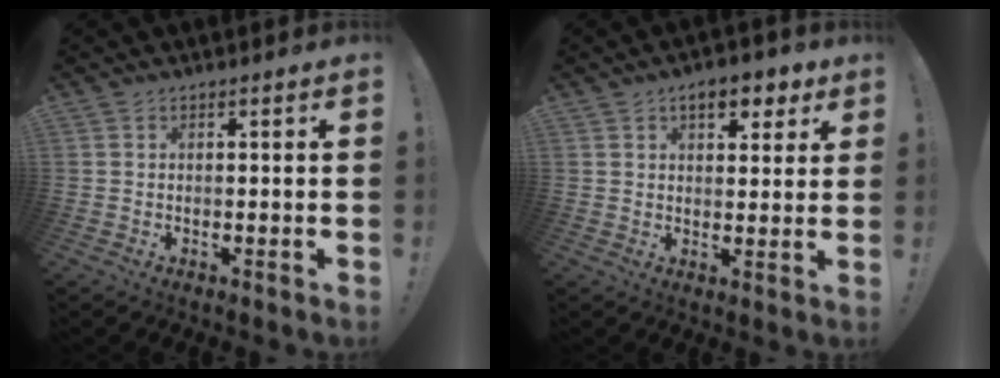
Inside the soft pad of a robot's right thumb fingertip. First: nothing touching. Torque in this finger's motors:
{"motor_torque": [-0.65, 0.74, 0.47, 0.20, -0.01]}